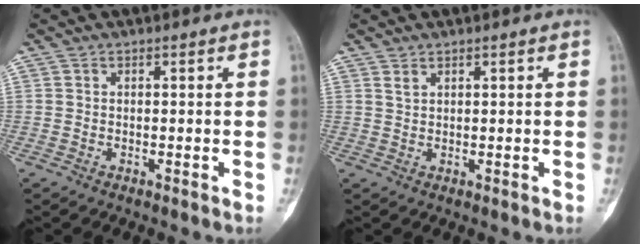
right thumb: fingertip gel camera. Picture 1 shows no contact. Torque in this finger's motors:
{"motor_torque": [-0.66, 0.23, 0.04, -0.32, -0.08]}